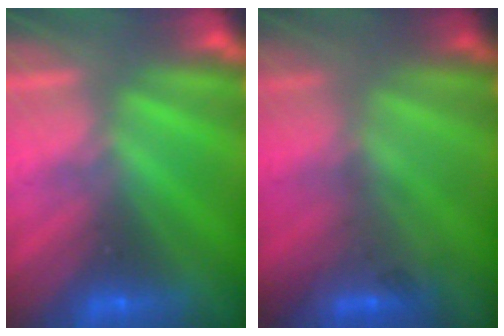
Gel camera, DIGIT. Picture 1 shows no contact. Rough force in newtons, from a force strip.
{"total": 2.2}